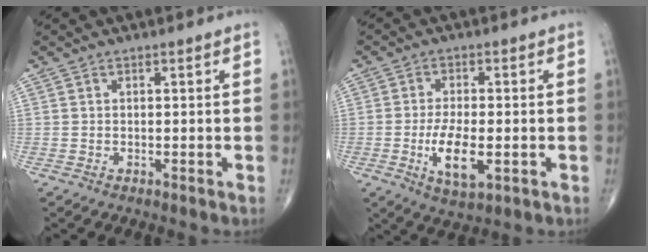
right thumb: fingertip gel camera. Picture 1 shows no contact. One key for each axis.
{"total": 8.2, "fx": -2.0, "fy": 3.4, "fz": 7.2, "tx": -0.131, "ty": -0.007, "tz": -0.029}